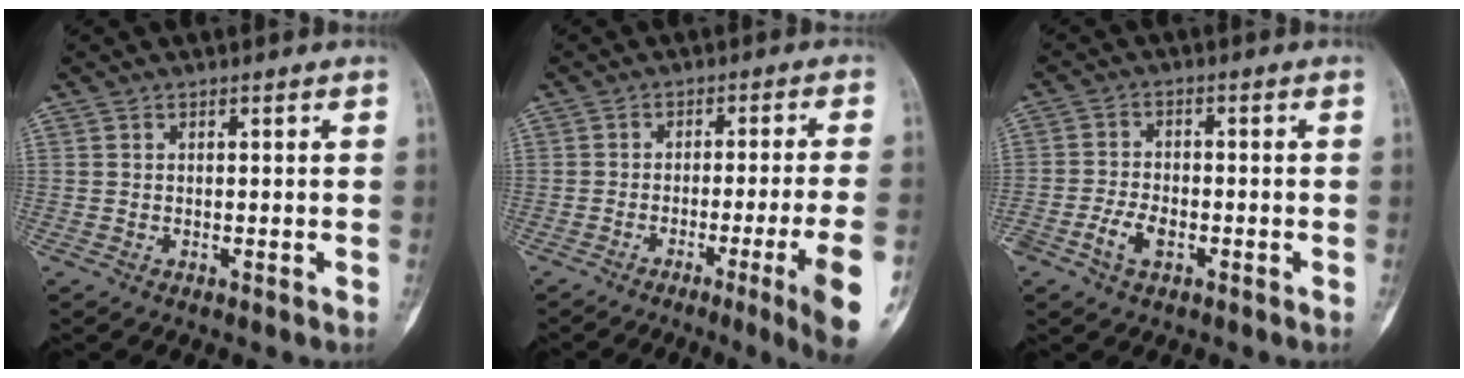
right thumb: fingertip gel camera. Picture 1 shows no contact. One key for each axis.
{"total": 11.8, "fx": -4.8, "fy": -0.3, "fz": 10.8, "tx": -0.155, "ty": -0.002, "tz": -0.068}
{"total": 4.7, "fx": -2.1, "fy": 2.8, "fz": 3.1, "tx": -0.062, "ty": 0.014, "tz": -0.040}